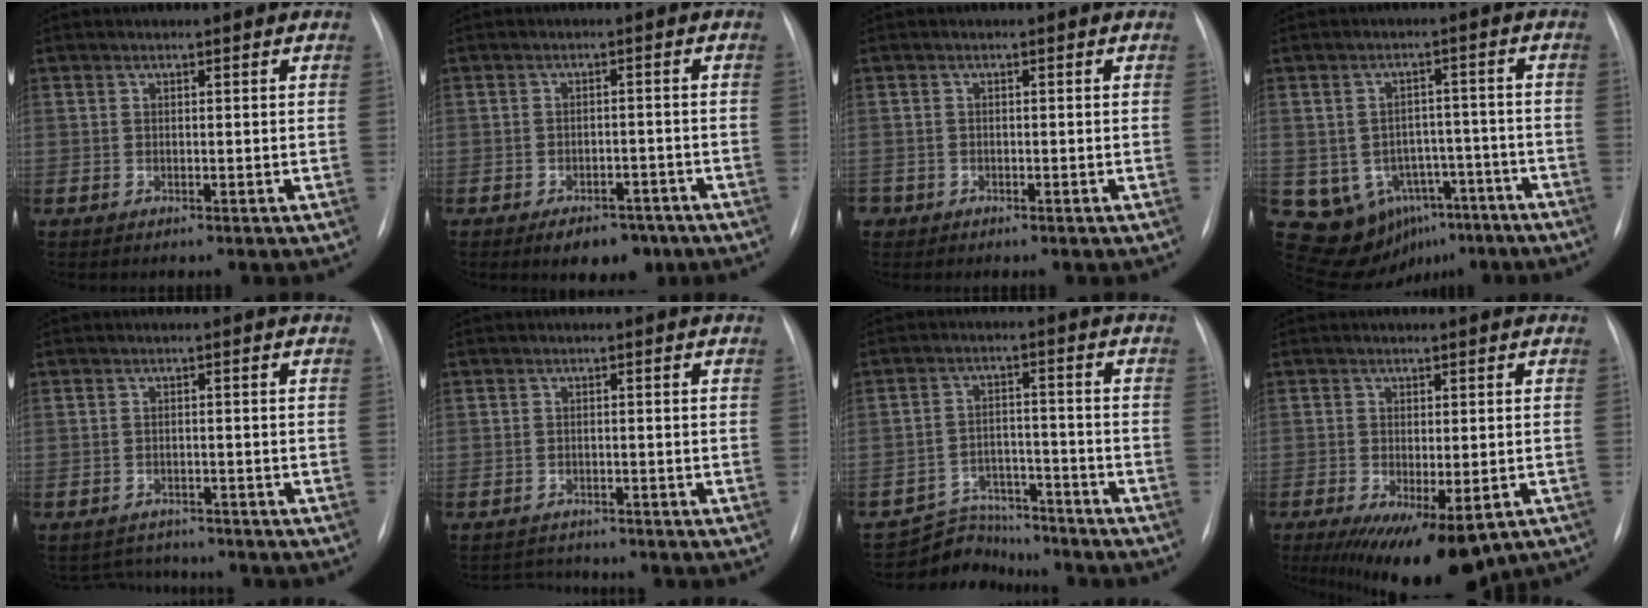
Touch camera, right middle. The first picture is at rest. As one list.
[{"total": 6.3, "force": [-4.5, 3.2, 3.1], "torque": [-0.040, 0.004, -0.059]}, {"total": 1.2, "force": [-0.8, 1.0, 0.1], "torque": [-0.002, 0.005, -0.013]}, {"total": 11.4, "force": [-5.6, 9.1, 4.0], "torque": [-0.053, 0.036, -0.065]}, {"total": 4.5, "force": [-4.3, 1.4, -0.2], "torque": [0.001, 0.008, -0.060]}, {"total": 2.9, "force": [-2.6, 0.8, -0.7], "torque": [0.006, -0.007, -0.041]}, {"total": 7.7, "force": [-7.3, 2.3, -1.1], "torque": [0.020, 0.029, -0.121]}, {"total": 13.1, "force": [-8.3, 4.6, 9.1], "torque": [-0.116, -0.028, -0.111]}]